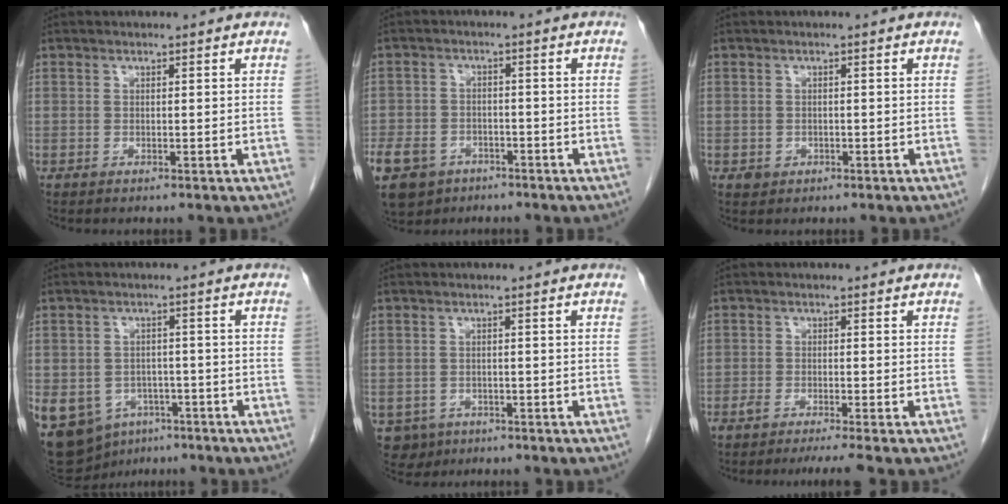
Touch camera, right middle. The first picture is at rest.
{"total": 12.7, "force": [-7.5, 8.9, 5.0], "torque": [-0.144, -0.003, -0.117]}
{"total": 1.3, "force": [-0.5, 1.2, 0.3], "torque": [-0.003, 0.004, -0.002]}
{"total": 20.4, "force": [-9.6, 15.8, 8.8], "torque": [-0.266, -0.001, -0.127]}
{"total": 4.1, "force": [-2.4, 3.3, 0.6], "torque": [-0.009, 0.003, -0.033]}
{"total": 4.3, "force": [-3.4, -0.5, 2.6], "torque": [-0.040, -0.007, -0.055]}